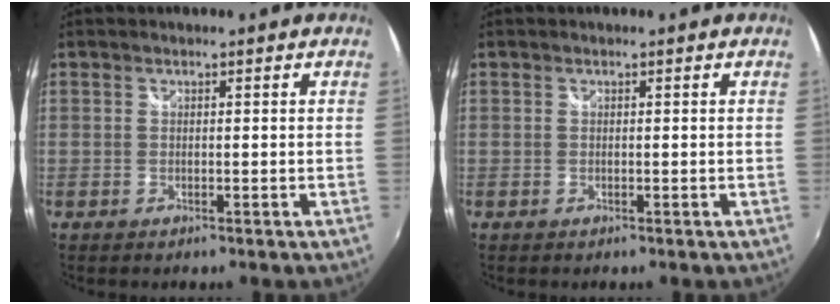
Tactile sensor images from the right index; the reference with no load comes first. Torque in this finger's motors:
{"motor_torque": [-0.03, -0.02, 0.02, 0.00]}